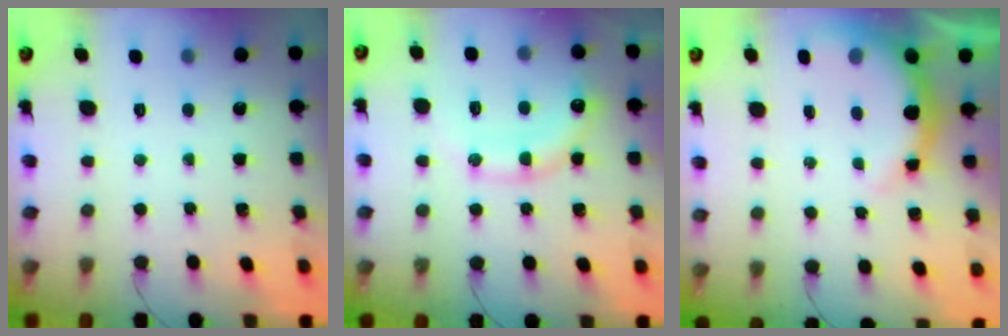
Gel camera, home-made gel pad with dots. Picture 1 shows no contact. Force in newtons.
{"total": 14.4, "press": 14.3, "slide": 1.9}
{"total": 7.3, "press": 7.3, "slide": 1.2}